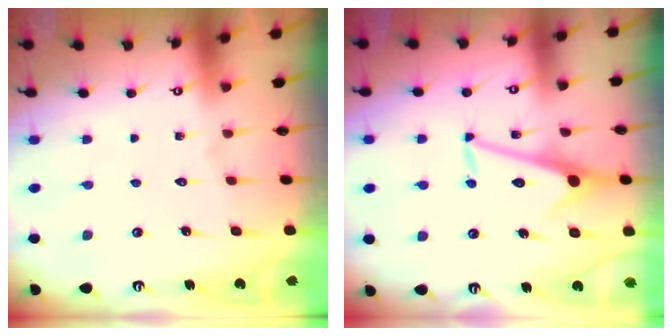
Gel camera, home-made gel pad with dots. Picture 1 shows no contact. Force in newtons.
{"total": 10.2, "press": 10.2, "slide": 0.7}